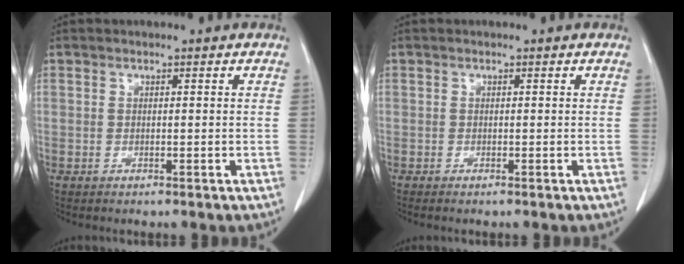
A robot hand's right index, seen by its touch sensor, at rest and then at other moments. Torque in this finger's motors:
{"motor_torque": [-0.04, 0.00, 0.04, 0.01]}